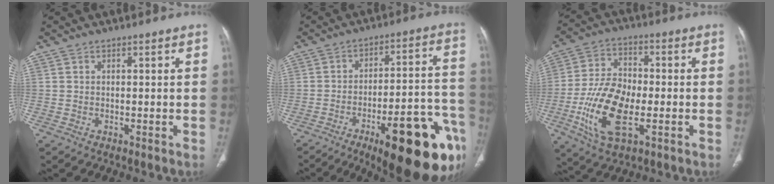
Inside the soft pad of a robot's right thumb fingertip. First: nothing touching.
{"total": 25.6, "force": [-12.9, 7.7, 20.7], "torque": [-0.206, 0.069, -0.177]}
{"total": 15.3, "force": [-4.0, 7.8, 12.6], "torque": [-0.247, 0.008, -0.072]}